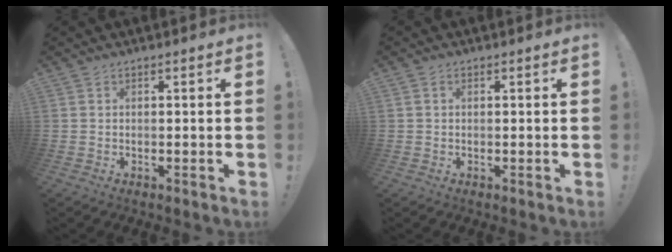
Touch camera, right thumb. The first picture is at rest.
{"total": 0.6, "force": [0.1, 0.5, 0.2], "torque": [-0.009, 0.004, 0.003]}